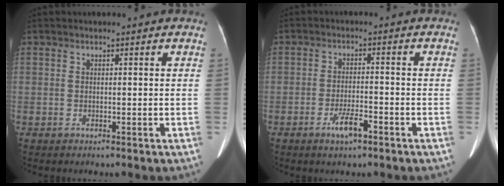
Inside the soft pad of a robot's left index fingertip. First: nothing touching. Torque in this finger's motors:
{"motor_torque": [0.60, 0.52, 0.29, 0.01]}